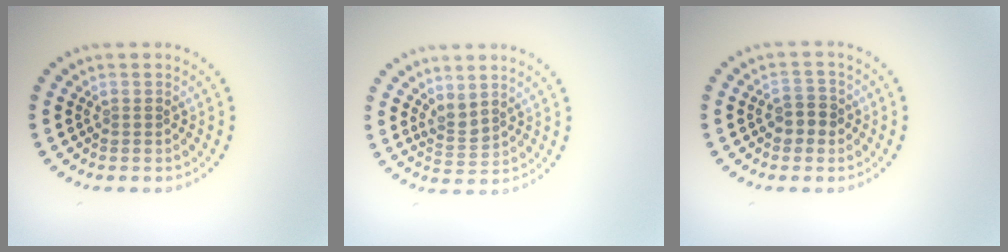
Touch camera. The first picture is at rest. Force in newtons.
{"total": 1.7, "press": 1.3, "slide": 1.1}
{"total": 2.1, "press": 2.1, "slide": 0.5}